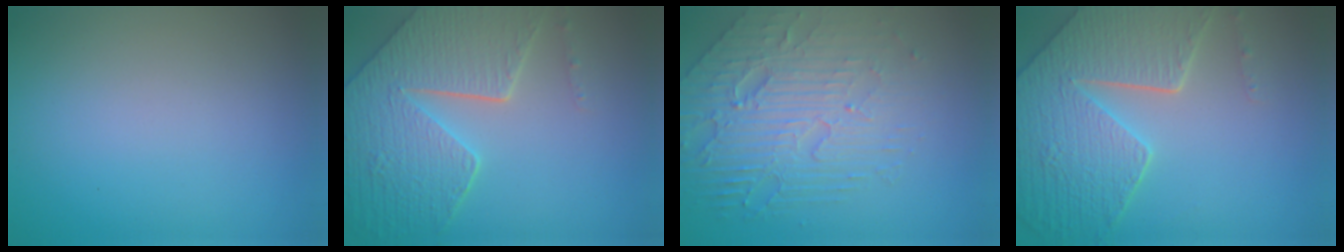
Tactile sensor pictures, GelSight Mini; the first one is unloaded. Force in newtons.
{"total": 8.4, "press": 6.1, "slide": 5.8}
{"total": 6.8, "press": 4.9, "slide": 4.7}
{"total": 8.8, "press": 6.2, "slide": 6.2}